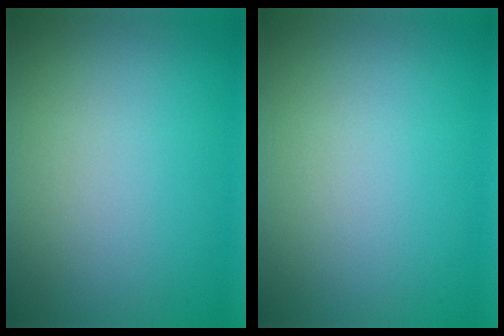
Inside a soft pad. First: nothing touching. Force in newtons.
{"total": 0.0}